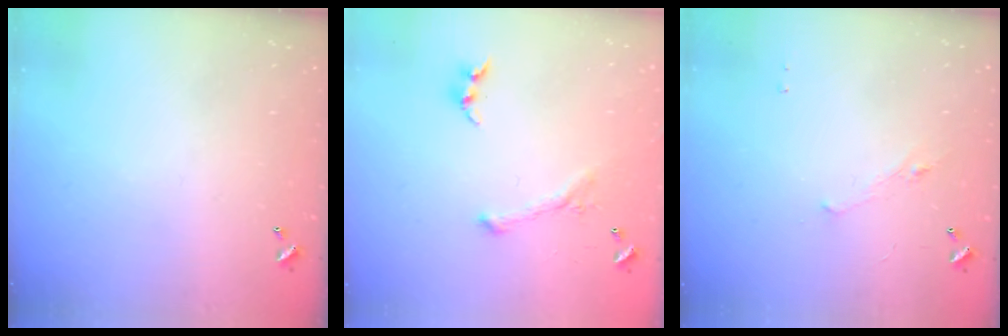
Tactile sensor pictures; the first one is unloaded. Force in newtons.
{"total": 2.8, "press": 2.6, "slide": 0.9}
{"total": 1.3, "press": 1.2, "slide": 0.6}